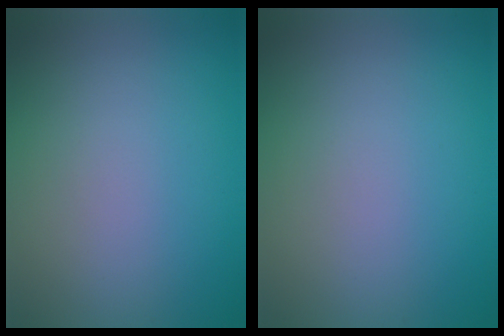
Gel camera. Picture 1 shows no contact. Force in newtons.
{"total": 0.0}